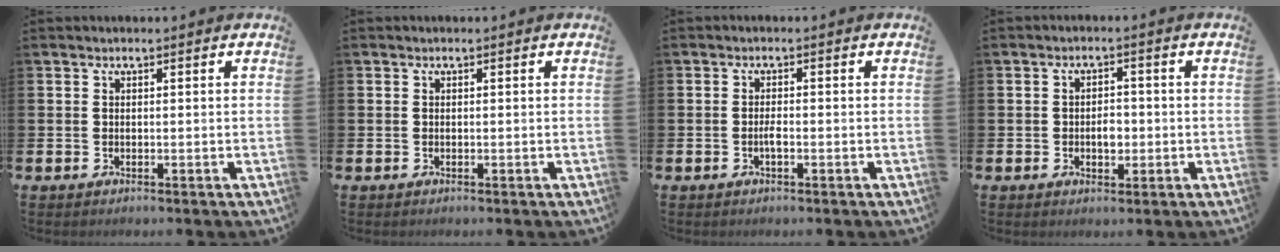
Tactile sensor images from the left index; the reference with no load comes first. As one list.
[{"total": 0.0}, {"total": 1.2, "force": [-0.4, 0.3, 1.1], "torque": [-0.019, -0.002, -0.009]}, {"total": 2.3, "force": [-0.2, 1.6, 1.6], "torque": [-0.013, -0.002, -0.008]}]